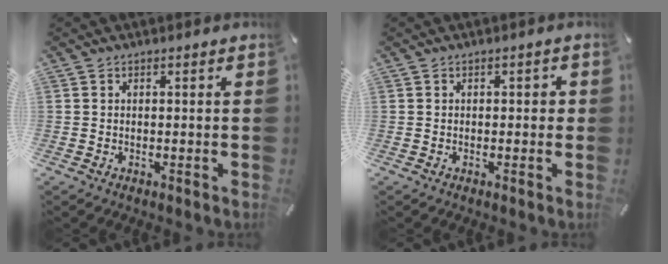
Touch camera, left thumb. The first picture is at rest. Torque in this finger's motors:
{"motor_torque": [-0.01, 0.36, 0.12, 0.00, 0.00]}